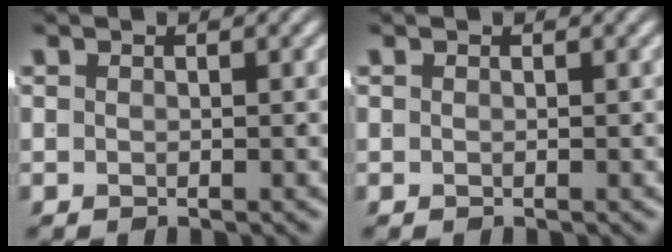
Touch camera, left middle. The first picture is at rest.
{"total": 0.0}